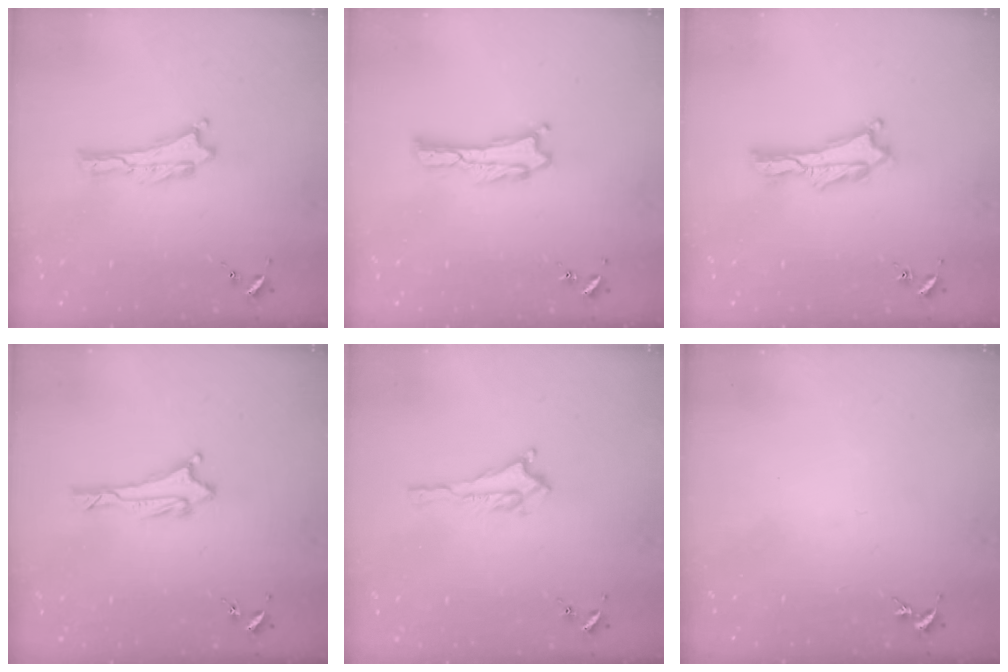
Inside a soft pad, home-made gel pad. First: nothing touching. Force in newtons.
{"total": 0.6, "press": 0.5, "slide": 0.2}
{"total": 1.4, "press": 1.4, "slide": 0.3}
{"total": 1.3, "press": 1.3, "slide": 0.1}
{"total": 1.5, "press": 1.4, "slide": 0.2}
{"total": 0.0}